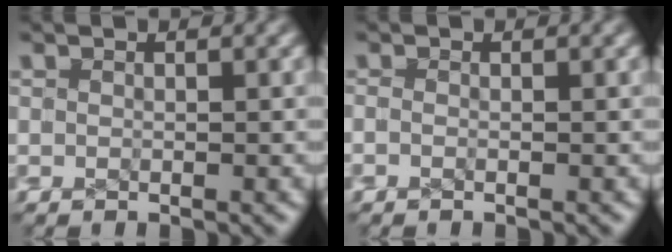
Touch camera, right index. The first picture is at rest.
{"total": 0.6, "force": [-0.2, 0.1, 0.5], "torque": [-0.006, -0.001, -0.002]}